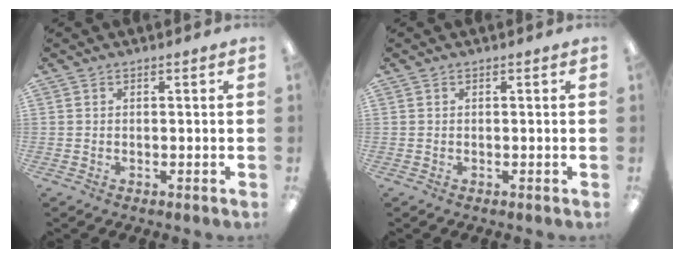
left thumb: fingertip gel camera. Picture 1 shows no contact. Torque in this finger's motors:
{"motor_torque": [0.00, 0.00, 0.18, -0.14, 0.00]}